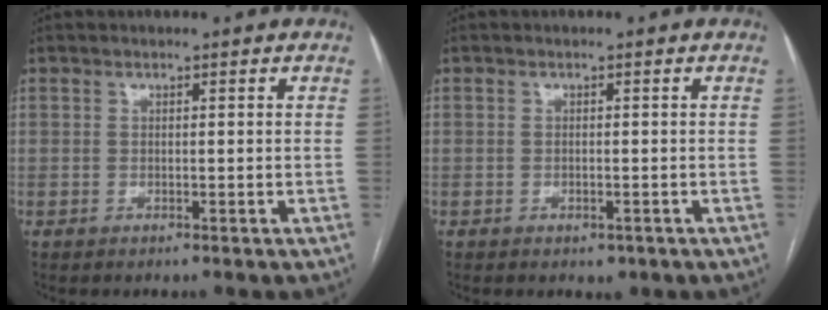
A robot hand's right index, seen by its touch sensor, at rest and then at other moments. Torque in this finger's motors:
{"motor_torque": [0.27, -0.12, 0.05, 0.01]}